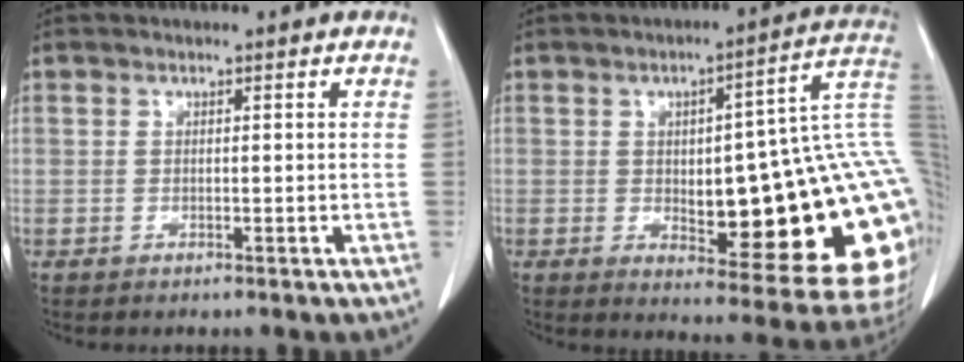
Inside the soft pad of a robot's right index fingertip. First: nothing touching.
{"total": 26.4, "force": [-1.4, 6.0, 25.7], "torque": [-0.239, 0.025, -0.004]}